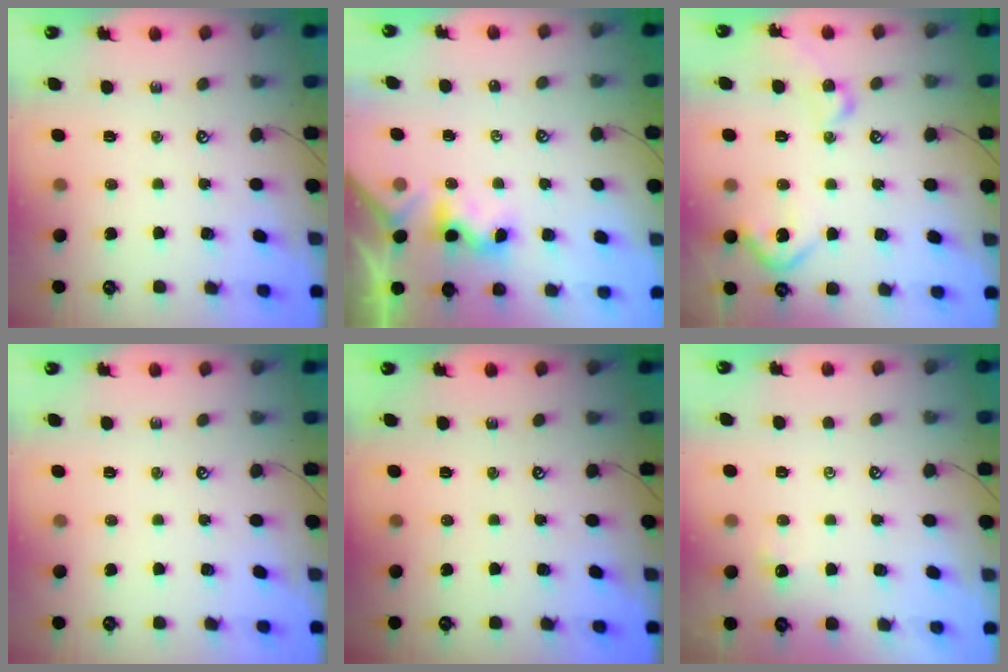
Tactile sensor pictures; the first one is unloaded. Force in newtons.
{"total": 2.2, "press": 2.2, "slide": 0.3}
{"total": 9.4, "press": 9.3, "slide": 1.6}
{"total": 0.0}
{"total": 0.0}
{"total": 0.0}